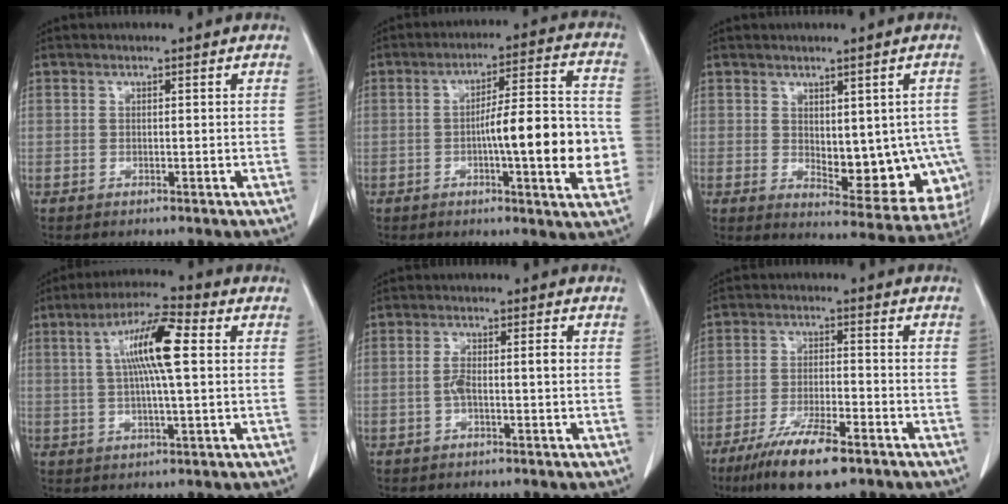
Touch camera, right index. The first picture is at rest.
{"total": 14.5, "force": [-2.5, 2.0, 14.1], "torque": [-0.201, 0.016, -0.034]}
{"total": 12.0, "force": [-1.2, 6.2, 10.2], "torque": [-0.108, -0.003, -0.001]}
{"total": 10.5, "force": [2.1, 1.1, 10.3], "torque": [-0.190, 0.015, 0.033]}
{"total": 3.7, "force": [-0.5, 0.7, 3.6], "torque": [-0.072, 0.008, -0.009]}
{"total": 10.7, "force": [-7.1, 2.1, 7.7], "torque": [-0.141, -0.021, -0.120]}